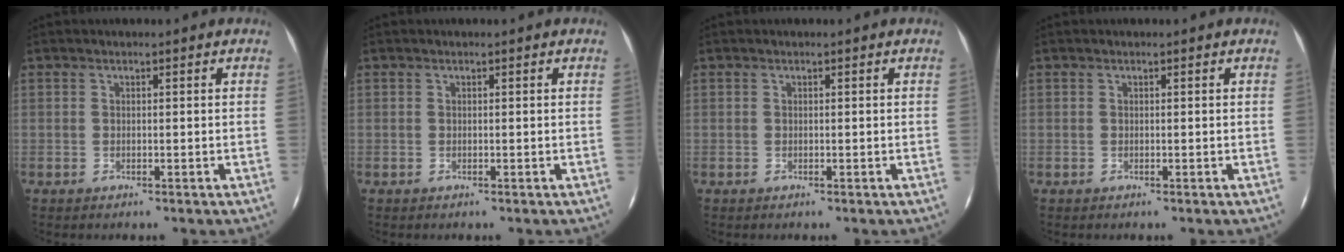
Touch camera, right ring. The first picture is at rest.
{"total": 0.0}
{"total": 0.0}
{"total": 0.0}